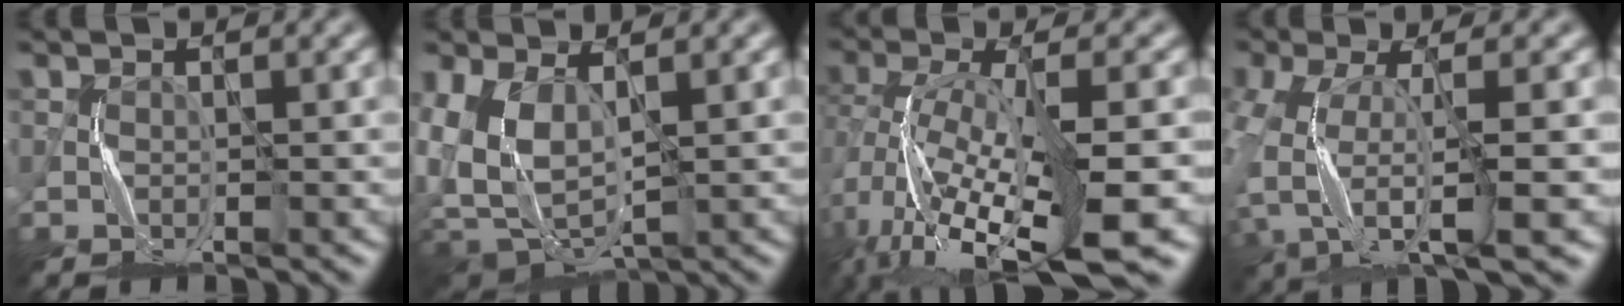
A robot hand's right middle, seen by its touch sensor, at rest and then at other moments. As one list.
[{"total": 7.2, "force": [1.2, 4.8, 5.2], "torque": [-0.120, -0.014, 0.034]}, {"total": 13.5, "force": [-6.6, 4.1, 11.1], "torque": [-0.233, -0.015, -0.087]}, {"total": 8.4, "force": [-3.2, 3.4, 7.0], "torque": [-0.158, -0.014, -0.060]}]